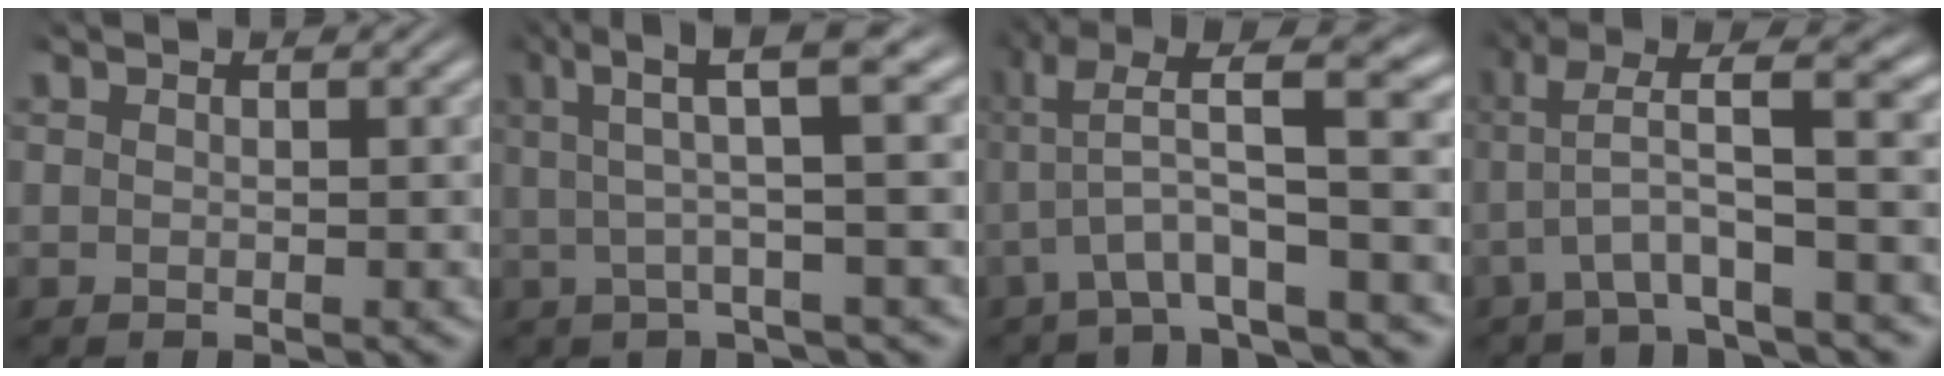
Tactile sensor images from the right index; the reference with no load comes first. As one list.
[{"total": 7.1, "force": [3.7, 1.2, 5.9], "torque": [-0.087, 0.032, 0.042]}, {"total": 9.1, "force": [2.1, 4.0, 7.8], "torque": [-0.124, 0.018, 0.022]}, {"total": 6.5, "force": [1.1, 2.2, 6.1], "torque": [-0.098, 0.013, 0.012]}]